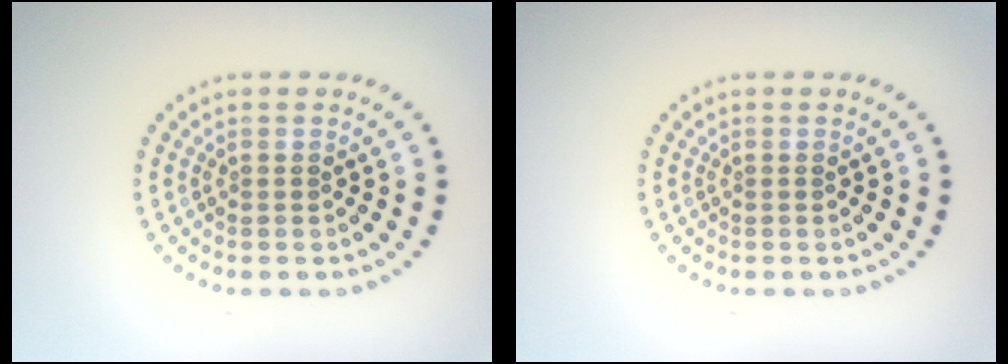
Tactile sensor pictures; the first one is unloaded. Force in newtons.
{"total": 0.0}